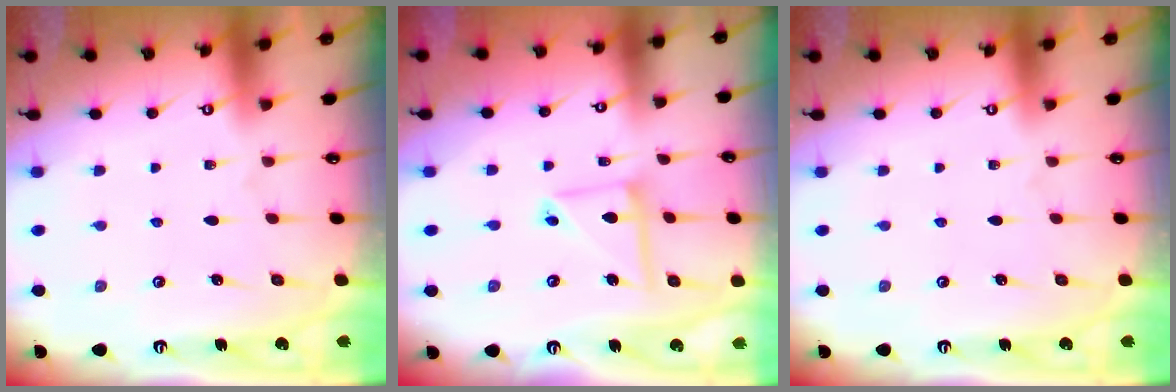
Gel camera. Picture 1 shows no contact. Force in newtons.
{"total": 9.0, "press": 8.9, "slide": 0.7}
{"total": 0.0}